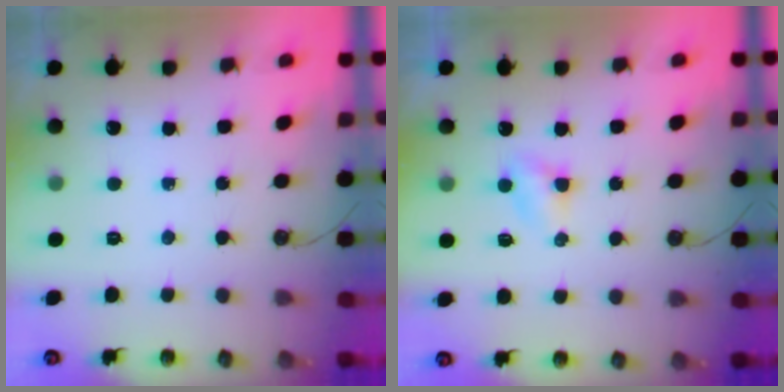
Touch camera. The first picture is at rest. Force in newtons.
{"total": 2.7, "press": 2.7, "slide": 0.3}